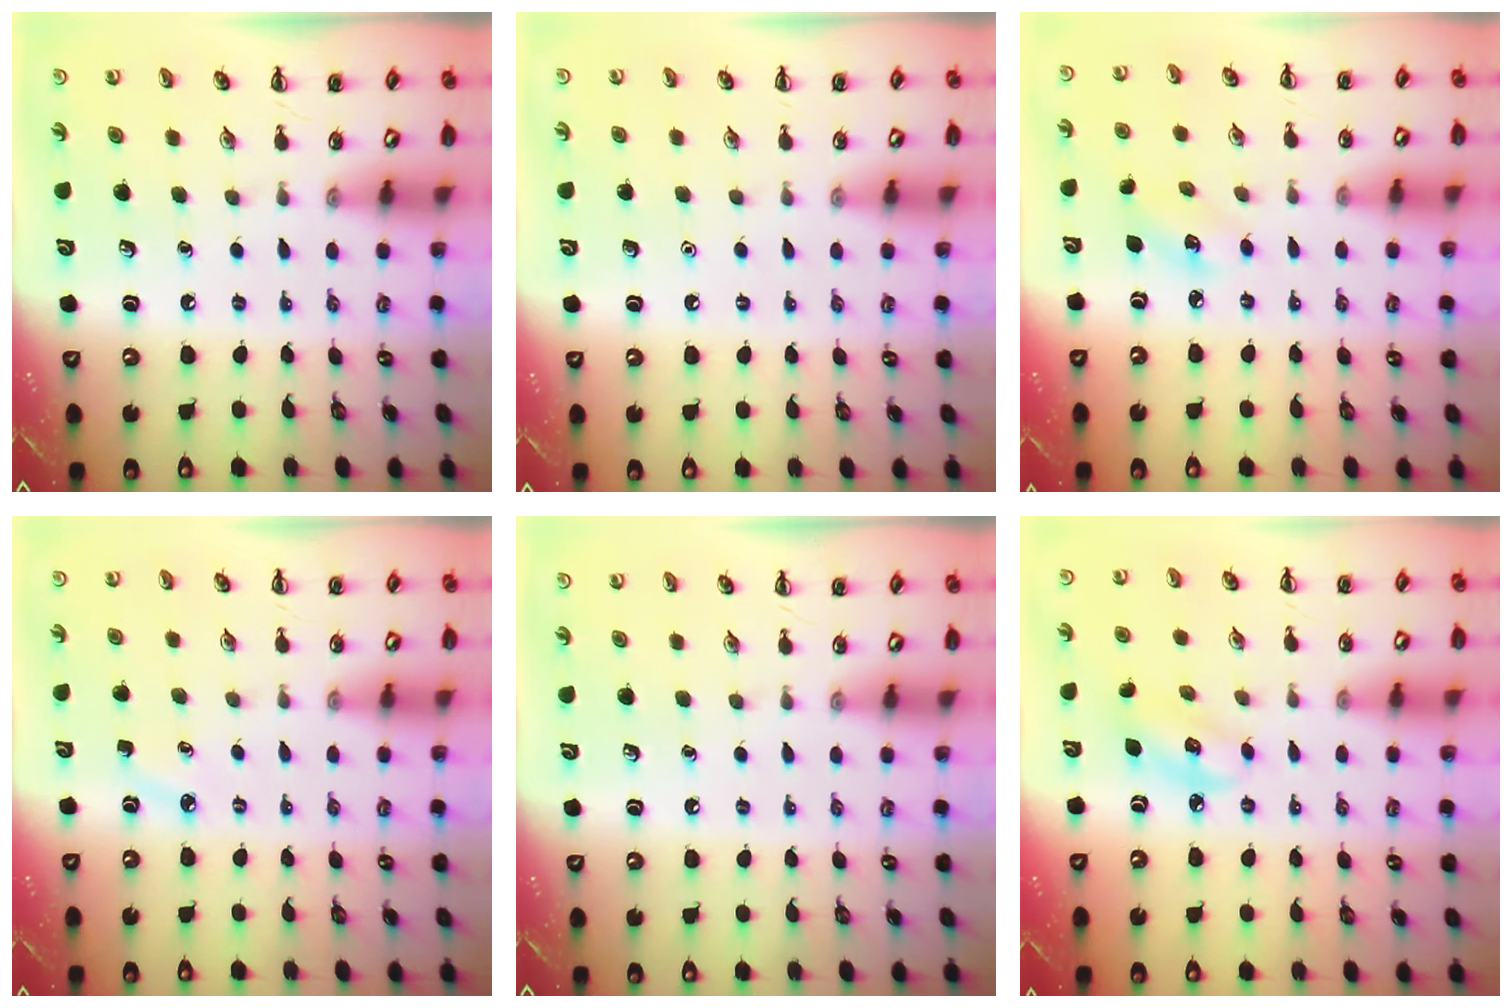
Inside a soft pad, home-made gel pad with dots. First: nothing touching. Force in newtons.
{"total": 1.6, "press": 1.6, "slide": 0.1}
{"total": 3.5, "press": 3.5, "slide": 0.8}
{"total": 2.0, "press": 1.9, "slide": 0.7}
{"total": 0.0}
{"total": 5.5, "press": 5.4, "slide": 0.6}